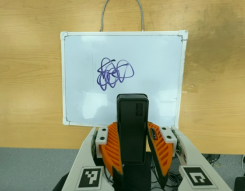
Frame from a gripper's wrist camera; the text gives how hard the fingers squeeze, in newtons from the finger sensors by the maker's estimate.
{"total": 4.5, "left": 3.0, "right": 6.0}